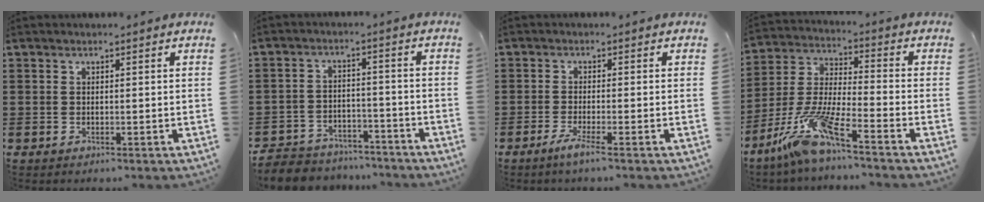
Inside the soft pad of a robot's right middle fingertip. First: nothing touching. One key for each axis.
{"total": 5.6, "fx": -5.4, "fy": 1.3, "fz": 0.4, "tx": -0.018, "ty": 0.010, "tz": -0.113}
{"total": 2.7, "fx": -1.7, "fy": -0.2, "fz": 2.1, "tx": -0.041, "ty": -0.008, "tz": -0.033}
{"total": 10.2, "fx": -7.8, "fy": 0.3, "fz": 6.6, "tx": -0.155, "ty": -0.015, "tz": -0.160}